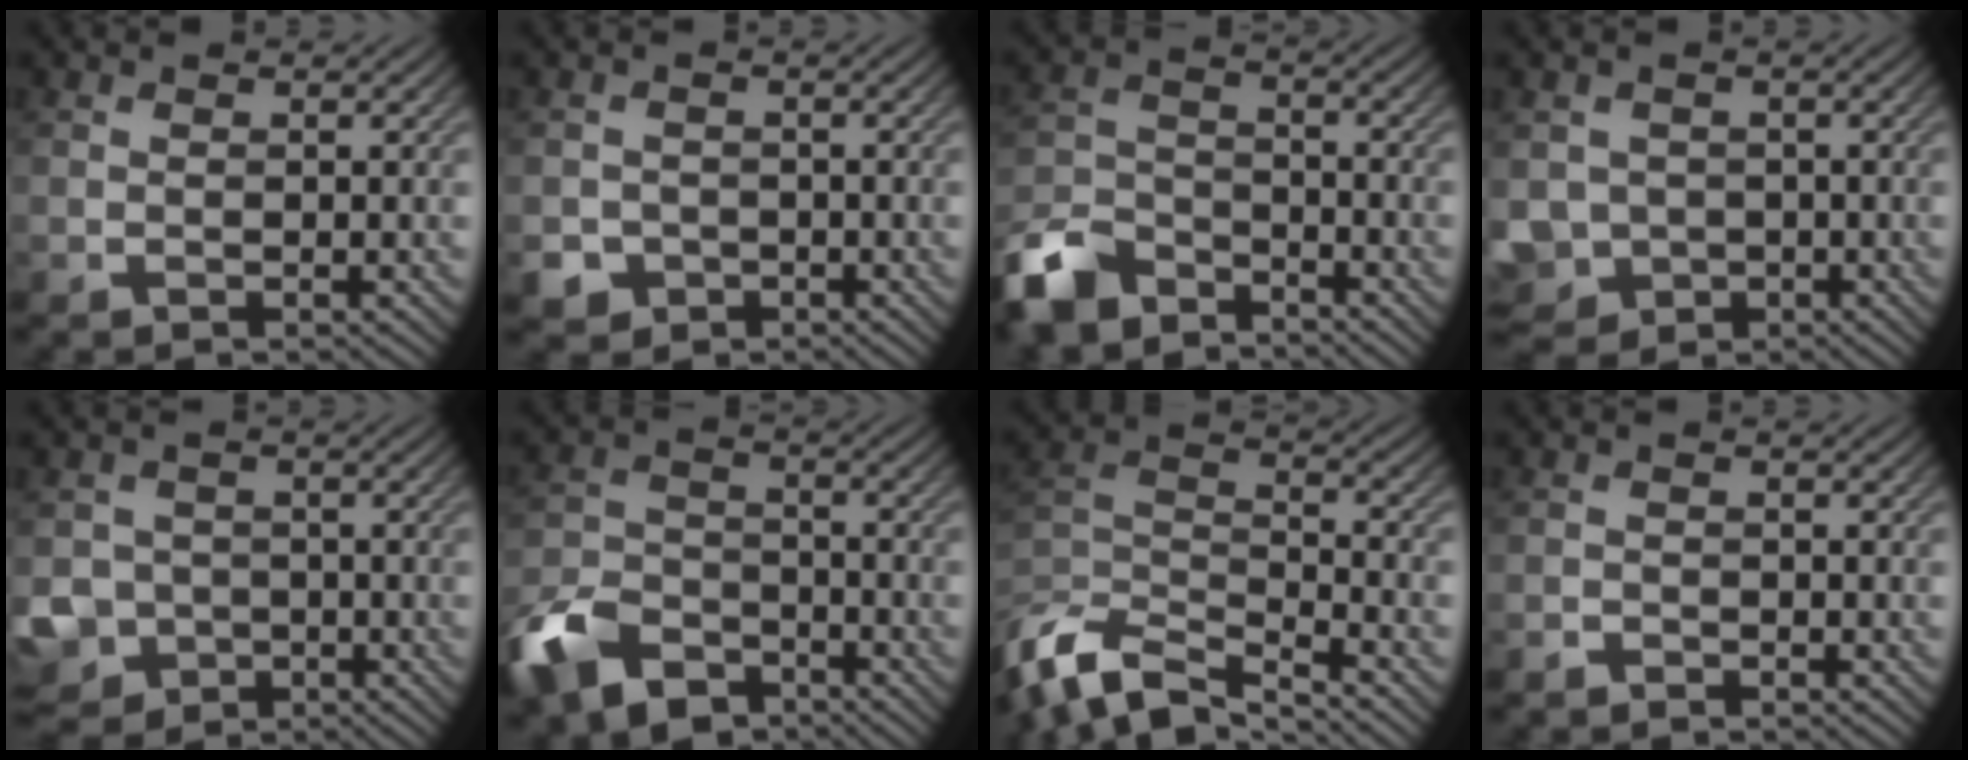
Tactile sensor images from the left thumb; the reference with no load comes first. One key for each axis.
{"total": 3.1, "fx": -1.7, "fy": 2.5, "fz": 0.6, "tx": -0.011, "ty": -0.006, "tz": -0.033}
{"total": 8.9, "fx": -7.4, "fy": 3.7, "fz": 3.3, "tx": -0.082, "ty": -0.008, "tz": -0.159}
{"total": 5.3, "fx": -1.5, "fy": 4.7, "fz": 1.7, "tx": -0.056, "ty": -0.029, "tz": -0.029}
{"total": 7.5, "fx": -3.2, "fy": 6.5, "fz": 2.0, "tx": -0.057, "ty": -0.028, "tz": -0.070}
{"total": 10.2, "fx": -6.9, "fy": 5.6, "fz": 5.0, "tx": -0.121, "ty": -0.017, "tz": -0.144}
{"total": 9.6, "fx": -7.3, "fy": 3.2, "fz": 5.4, "tx": -0.129, "ty": -0.022, "tz": -0.144}
{"total": 1.2, "fx": -1.1, "fy": 0.3, "fz": 0.2, "tx": -0.003, "ty": -0.002, "tz": -0.024}